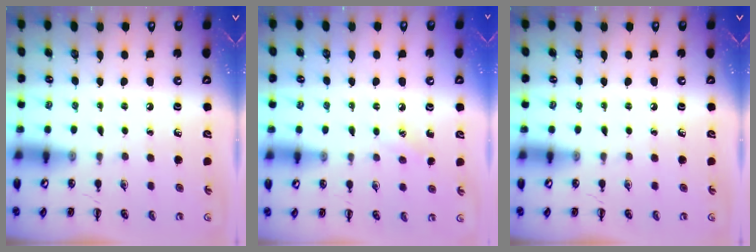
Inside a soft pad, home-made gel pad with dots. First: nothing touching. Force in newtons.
{"total": 5.8, "press": 5.5, "slide": 1.8}
{"total": 0.0}